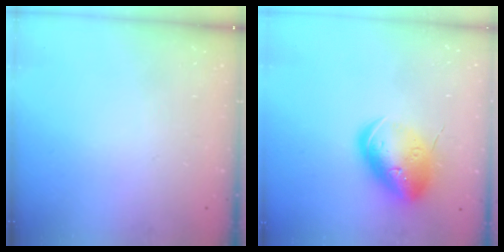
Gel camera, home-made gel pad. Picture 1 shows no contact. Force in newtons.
{"total": 17.2, "press": 17.0, "slide": 2.7}